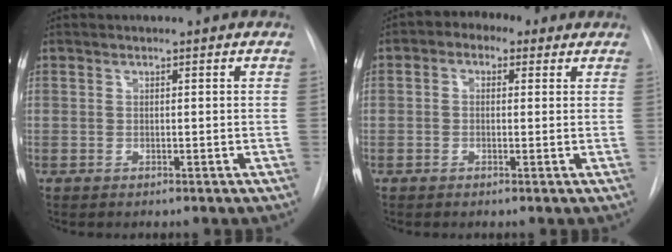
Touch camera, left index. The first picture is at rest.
{"total": 4.4, "force": [1.8, 3.1, 2.6], "torque": [-0.039, 0.033, 0.022]}